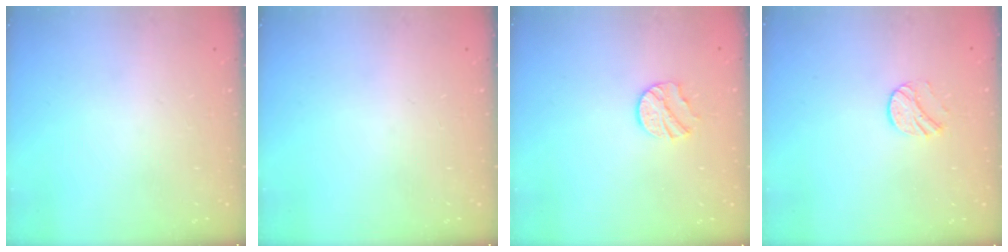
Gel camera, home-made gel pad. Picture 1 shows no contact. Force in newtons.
{"total": 0.0}
{"total": 8.3, "press": 8.3, "slide": 0.2}
{"total": 7.9, "press": 7.8, "slide": 0.9}